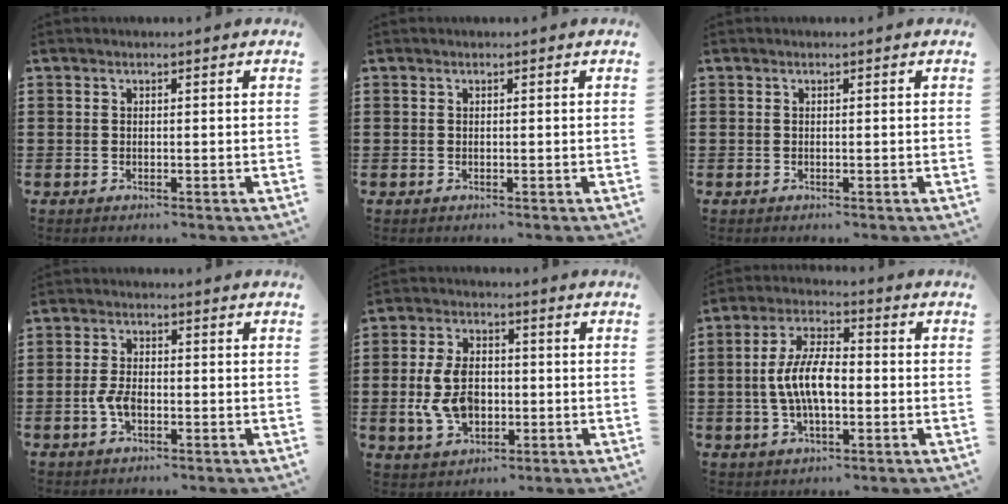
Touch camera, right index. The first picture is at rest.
{"total": 0.0}
{"total": 0.0}
{"total": 3.3, "force": [-1.1, 1.6, 2.7], "torque": [-0.070, -0.006, -0.024]}
{"total": 8.4, "force": [-0.9, 5.3, 6.4], "torque": [-0.151, 0.005, -0.020]}
{"total": 8.5, "force": [-1.0, 3.6, 7.6], "torque": [-0.168, -0.001, -0.026]}